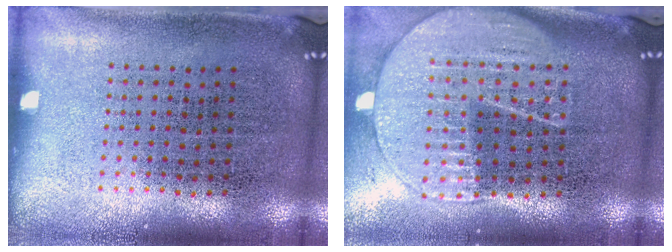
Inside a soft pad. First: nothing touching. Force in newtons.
{"total": 2.0, "press": 1.8, "slide": 0.9}